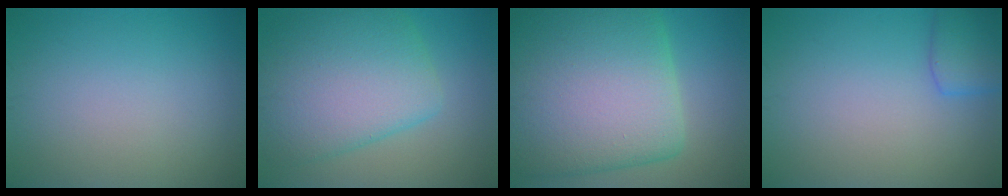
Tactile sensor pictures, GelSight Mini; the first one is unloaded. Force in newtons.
{"total": 9.0, "press": 9.0, "slide": 0.3}
{"total": 15.1, "press": 15.0, "slide": 1.1}
{"total": 2.7, "press": 2.6, "slide": 0.2}